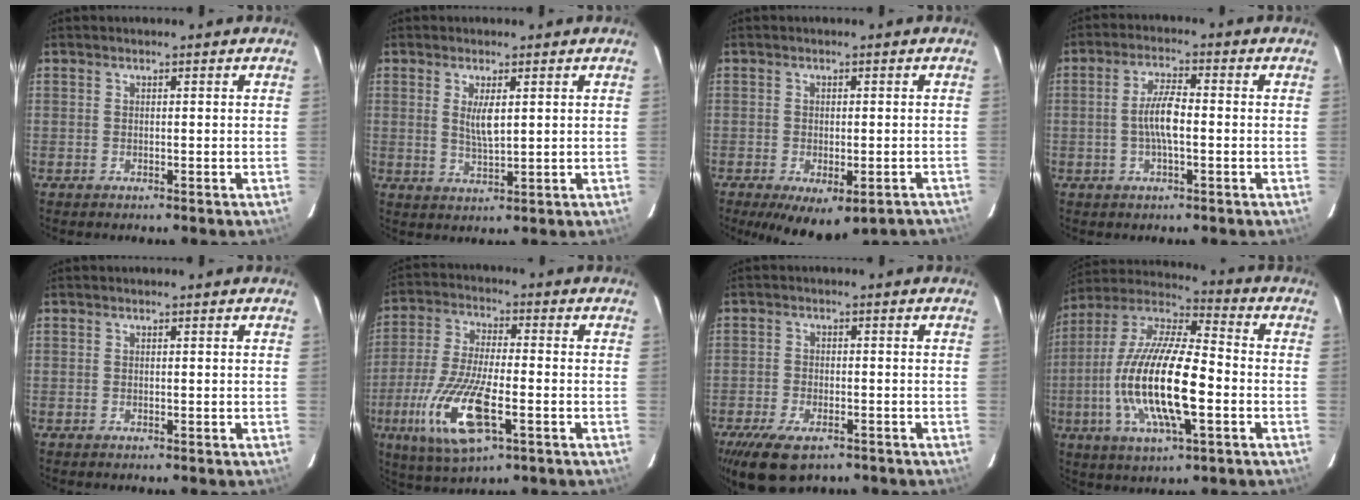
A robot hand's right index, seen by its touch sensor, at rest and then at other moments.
{"total": 4.2, "force": [1.2, 1.2, 3.9], "torque": [-0.073, -0.005, 0.025]}
{"total": 11.7, "force": [-7.7, 5.2, 7.1], "torque": [-0.129, -0.028, -0.094]}
{"total": 5.6, "force": [-0.8, 1.4, 5.4], "torque": [-0.106, 0.007, -0.016]}
{"total": 0.0}
{"total": 15.2, "force": [-5.4, 4.8, 13.3], "torque": [-0.284, -0.022, -0.102]}
{"total": 9.8, "force": [-6.5, 4.5, 5.8], "torque": [-0.133, -0.022, -0.111]}
{"total": 19.4, "force": [-4.1, 5.5, 18.2], "torque": [-0.360, -0.010, -0.084]}